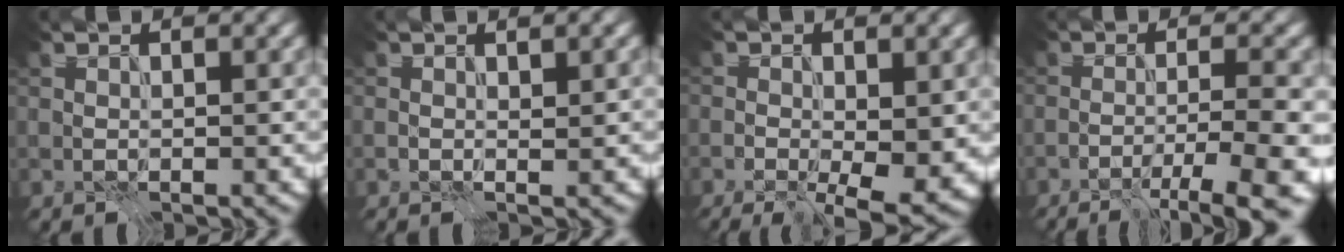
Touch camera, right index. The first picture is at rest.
{"total": 0.9, "force": [0.4, 0.2, 0.8], "torque": [-0.005, 0.001, 0.005]}
{"total": 5.2, "force": [-0.9, 1.9, 4.7], "torque": [-0.070, -0.011, -0.010]}
{"total": 7.6, "force": [-2.9, 1.8, 6.7], "torque": [-0.068, -0.013, -0.031]}